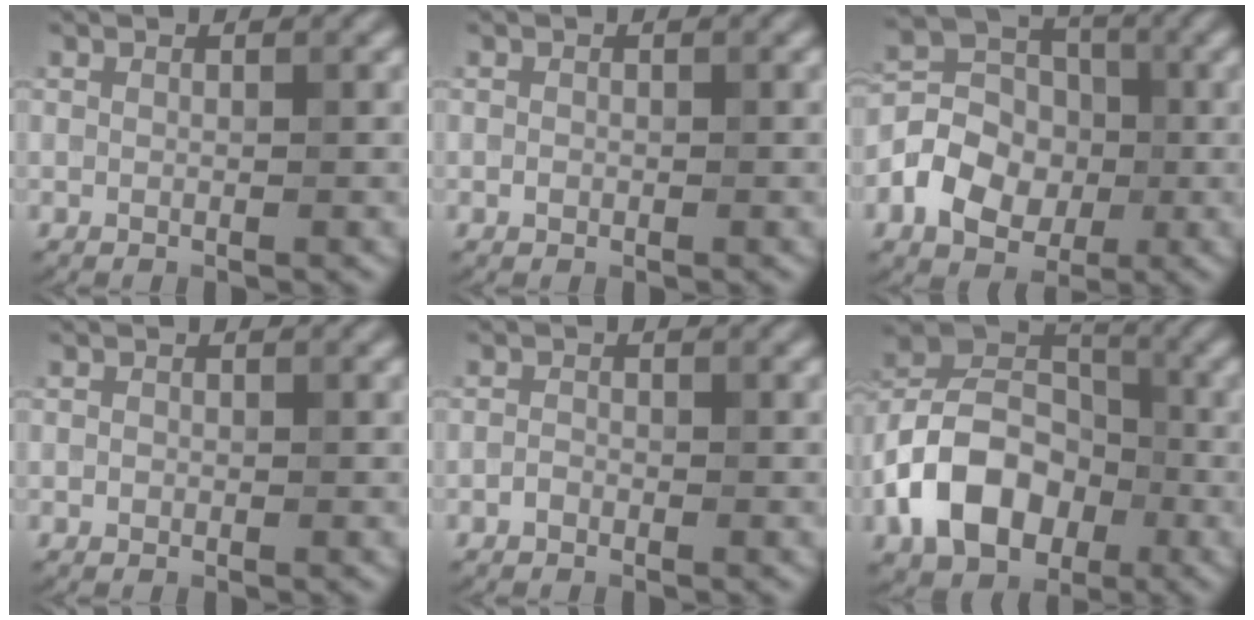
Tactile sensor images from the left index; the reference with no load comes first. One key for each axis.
{"total": 0.5, "fx": -0.1, "fy": 0.4, "fz": 0.2, "tx": -0.002, "ty": -0.003, "tz": -0.004}
{"total": 6.6, "fx": -1.9, "fy": 5.2, "fz": 3.6, "tx": -0.063, "ty": 0.002, "tz": -0.046}
{"total": 0.5, "fx": -0.1, "fy": 0.5, "fz": 0.2, "tx": 0.000, "ty": -0.003, "tz": -0.003}
{"total": 0.8, "fx": -0.5, "fy": 0.5, "fz": 0.3, "tx": -0.004, "ty": 0.000, "tz": -0.012}
{"total": 9.5, "fx": -3.3, "fy": 6.7, "fz": 5.8, "tx": -0.100, "ty": 0.008, "tz": -0.077}